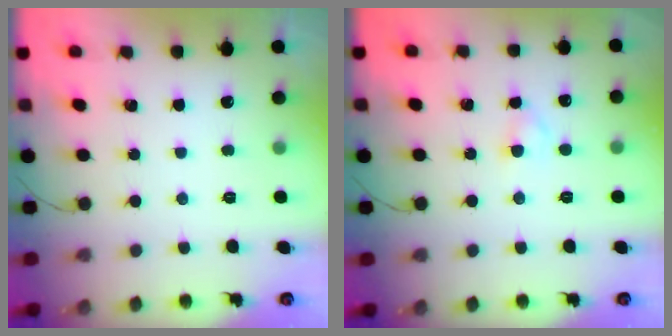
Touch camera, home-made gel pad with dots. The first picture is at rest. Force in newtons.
{"total": 2.3, "press": 2.0, "slide": 1.0}